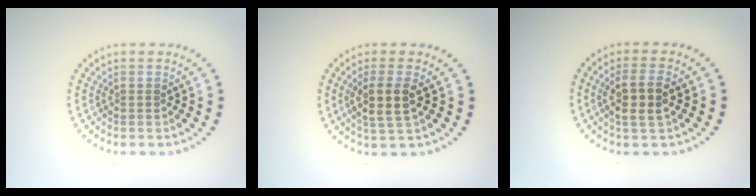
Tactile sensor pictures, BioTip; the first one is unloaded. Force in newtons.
{"total": 2.9, "press": 2.5, "slide": 1.5}
{"total": 3.0, "press": 2.7, "slide": 1.2}